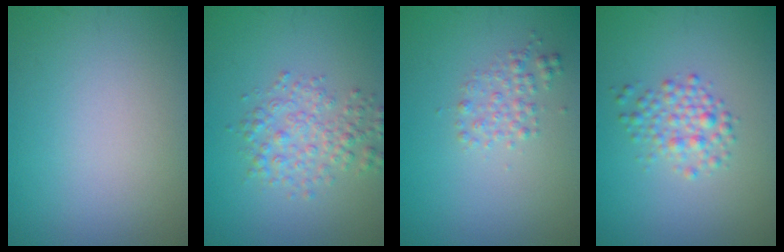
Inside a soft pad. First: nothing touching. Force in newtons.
{"total": 3.1, "press": 3.1, "slide": 0.1}
{"total": 1.7, "press": 1.7, "slide": 0.1}
{"total": 2.4, "press": 2.4, "slide": 0.1}